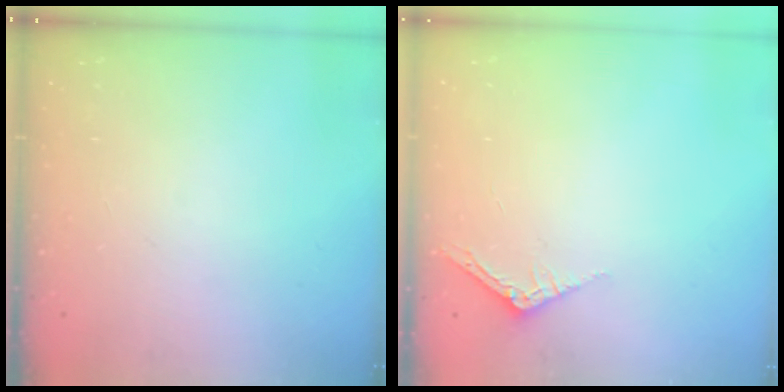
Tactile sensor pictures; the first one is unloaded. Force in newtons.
{"total": 2.5, "press": 2.5, "slide": 0.2}